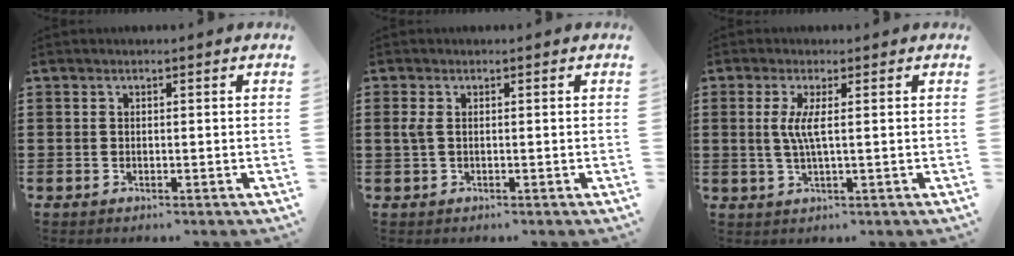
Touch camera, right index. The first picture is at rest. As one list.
[{"total": 1.8, "force": [0.2, 0.8, 1.6], "torque": [-0.048, -0.001, -0.003]}, {"total": 3.8, "force": [0.4, 0.1, 3.8], "torque": [-0.079, -0.009, 0.002]}]